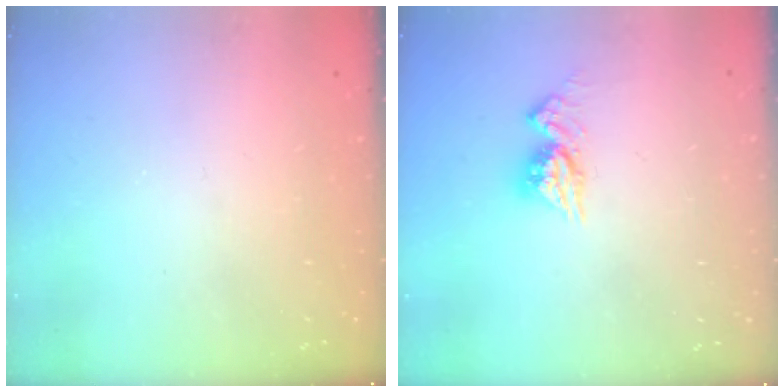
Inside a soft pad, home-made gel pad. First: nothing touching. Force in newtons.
{"total": 8.3, "press": 8.3, "slide": 0.8}